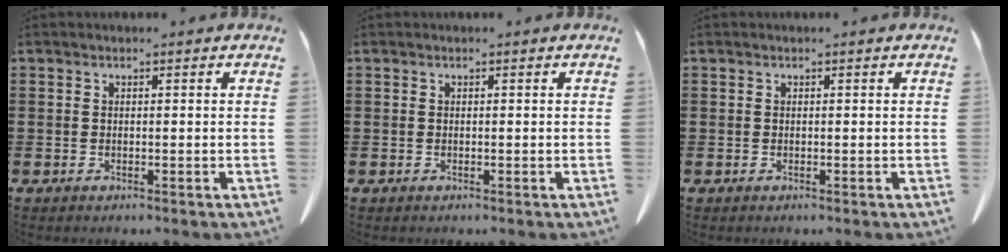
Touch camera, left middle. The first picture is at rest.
{"total": 0.0}
{"total": 0.0}